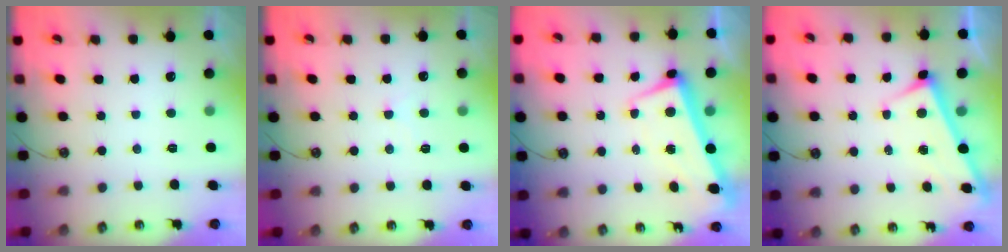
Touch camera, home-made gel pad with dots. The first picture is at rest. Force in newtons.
{"total": 1.3, "press": 1.2, "slide": 0.3}
{"total": 1.3, "press": 0.3, "slide": 1.3}
{"total": 3.0, "press": 3.0, "slide": 0.1}